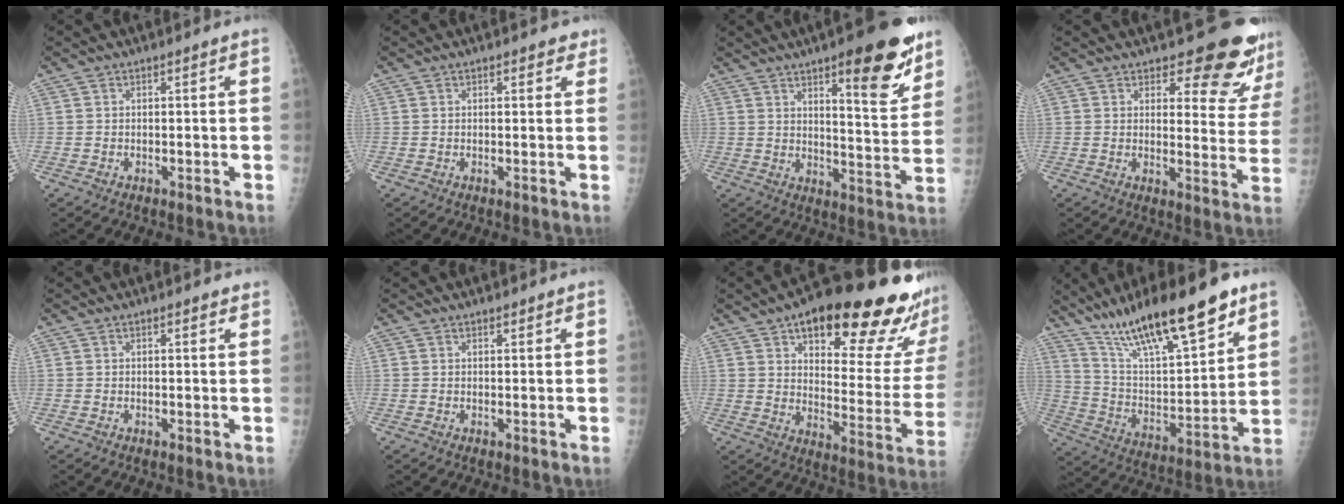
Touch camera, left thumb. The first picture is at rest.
{"total": 2.0, "force": [1.4, 1.0, 1.0], "torque": [0.007, -0.003, 0.011]}
{"total": 15.8, "force": [9.5, 4.0, 11.9], "torque": [-0.131, -0.061, 0.137]}
{"total": 13.8, "force": [12.2, 4.2, 4.9], "torque": [-0.013, -0.101, 0.131]}
{"total": 1.4, "force": [1.1, 0.4, 0.8], "torque": [-0.007, -0.003, 0.013]}
{"total": 0.9, "force": [0.7, 0.2, 0.3], "torque": [-0.005, -0.005, 0.012]}
{"total": 27.2, "force": [18.1, 8.1, 18.6], "torque": [-0.209, -0.073, 0.243]}
{"total": 23.6, "force": [16.0, 5.9, 16.4], "torque": [-0.252, -0.058, 0.278]}